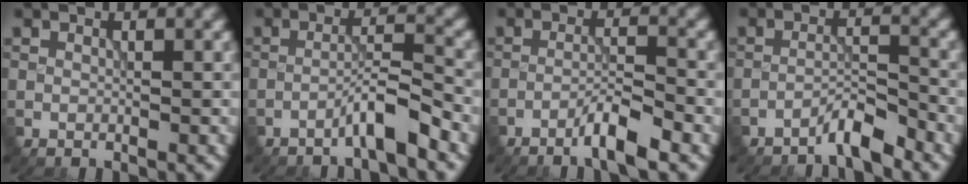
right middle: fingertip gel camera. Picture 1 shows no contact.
{"total": 3.3, "force": [-2.3, 0.1, 2.4], "torque": [-0.039, 0.016, -0.049]}
{"total": 3.4, "force": [-2.4, 0.1, 2.4], "torque": [-0.040, 0.007, -0.051]}
{"total": 3.0, "force": [-2.6, 0.2, 1.4], "torque": [-0.020, 0.011, -0.052]}